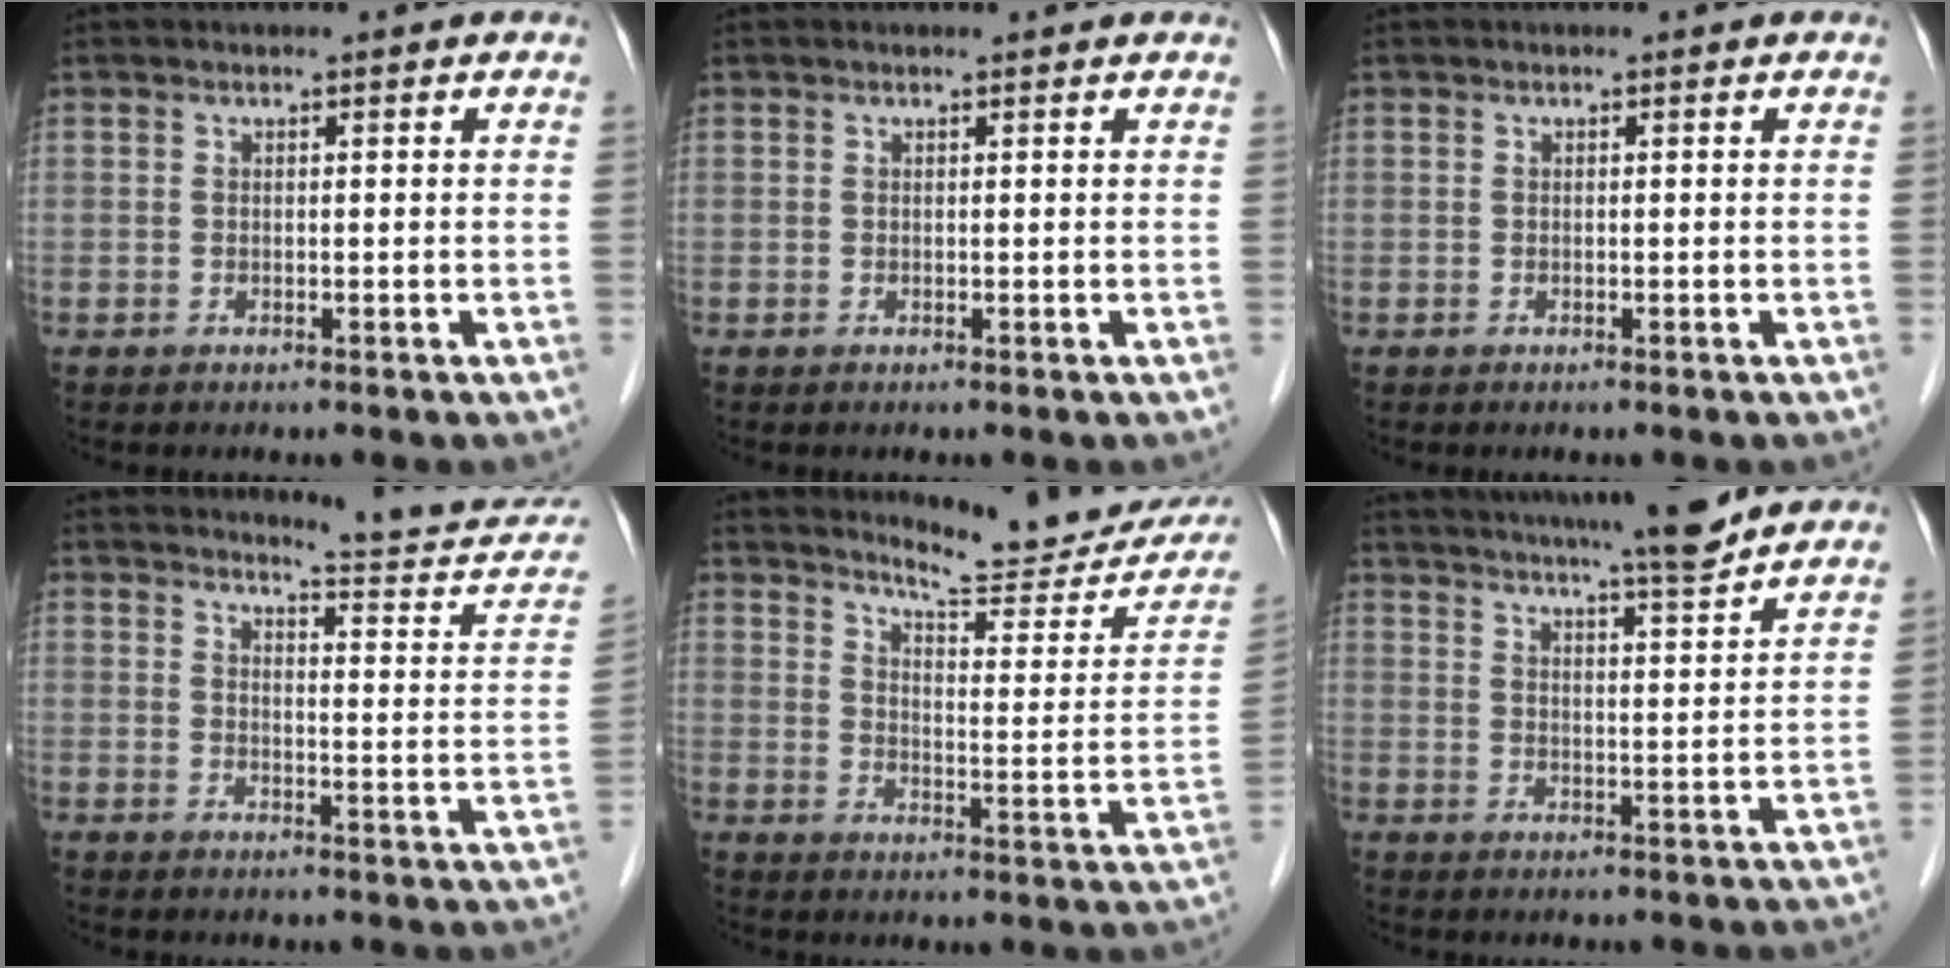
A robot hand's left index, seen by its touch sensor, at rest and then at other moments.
{"total": 0.7, "force": [0.7, 0.0, 0.1], "torque": [-0.006, 0.002, 0.009]}
{"total": 0.0}
{"total": 11.4, "force": [11.2, 0.2, 1.8], "torque": [-0.014, -0.055, 0.126]}
{"total": 16.2, "force": [15.2, 2.2, 5.0], "torque": [-0.057, -0.071, 0.181]}
{"total": 15.6, "force": [13.9, 0.1, 7.0], "torque": [-0.118, 0.002, 0.194]}